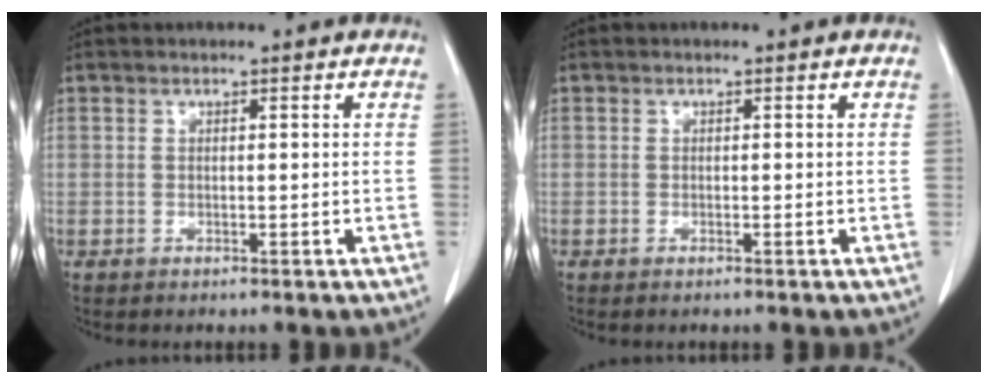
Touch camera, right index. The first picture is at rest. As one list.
[{"total": 0.0}]